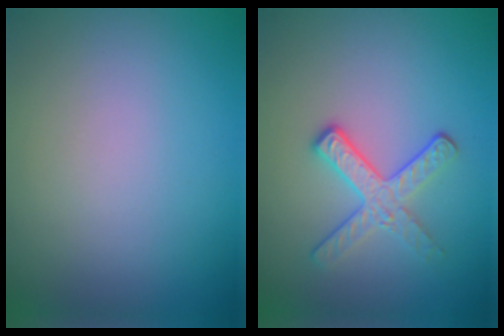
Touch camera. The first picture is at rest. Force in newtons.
{"total": 2.9, "press": 2.6, "slide": 1.3}